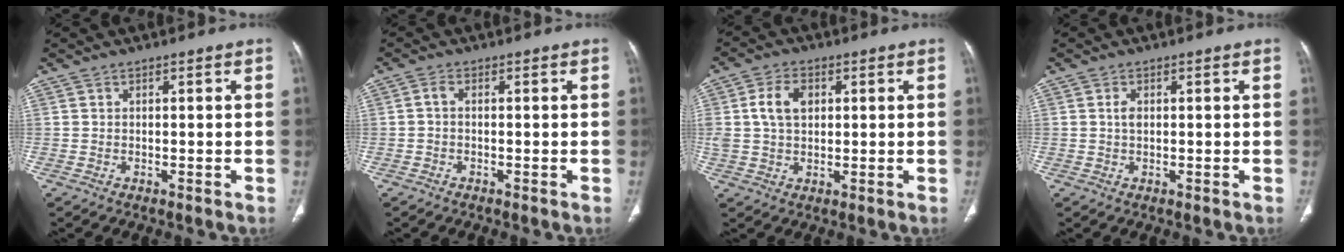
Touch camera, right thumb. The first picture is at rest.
{"total": 1.3, "force": [-0.3, 0.7, 1.1], "torque": [-0.018, 0.003, -0.010]}
{"total": 6.7, "force": [1.6, 4.6, 4.7], "torque": [-0.082, 0.005, 0.030]}
{"total": 1.4, "force": [0.3, 0.8, 1.1], "torque": [-0.020, 0.002, 0.005]}